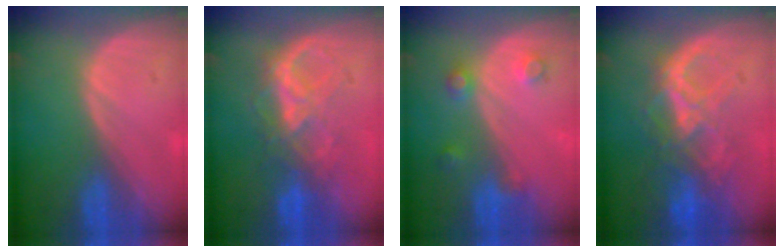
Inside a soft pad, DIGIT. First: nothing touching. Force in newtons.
{"total": 6.4, "press": 6.4, "slide": 0.7}
{"total": 3.6, "press": 3.4, "slide": 1.3}
{"total": 8.9, "press": 7.7, "slide": 4.5}